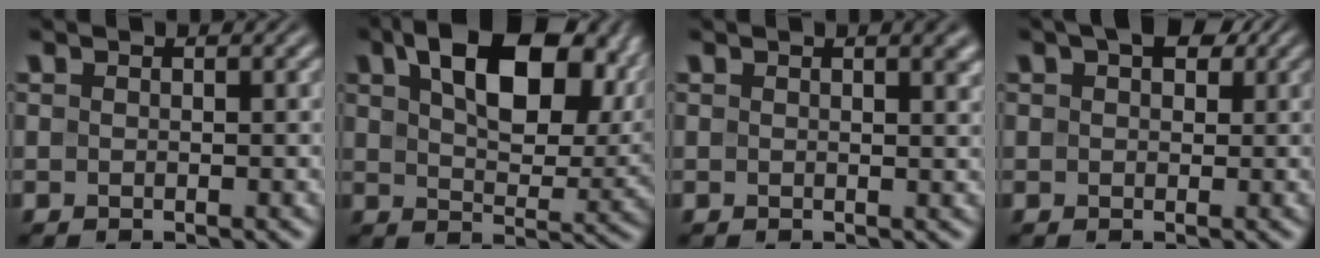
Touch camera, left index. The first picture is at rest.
{"total": 11.6, "force": [4.5, 6.1, 8.8], "torque": [-0.142, 0.005, 0.083]}
{"total": 2.4, "force": [1.4, 0.9, 1.8], "torque": [-0.010, 0.005, 0.018]}
{"total": 3.4, "force": [1.8, 1.9, 2.2], "torque": [-0.028, 0.012, 0.015]}